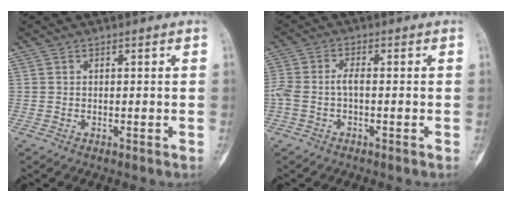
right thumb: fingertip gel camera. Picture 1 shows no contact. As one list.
[{"total": 4.7, "force": [-0.8, 2.3, 4.0], "torque": [-0.107, 0.018, -0.017]}]